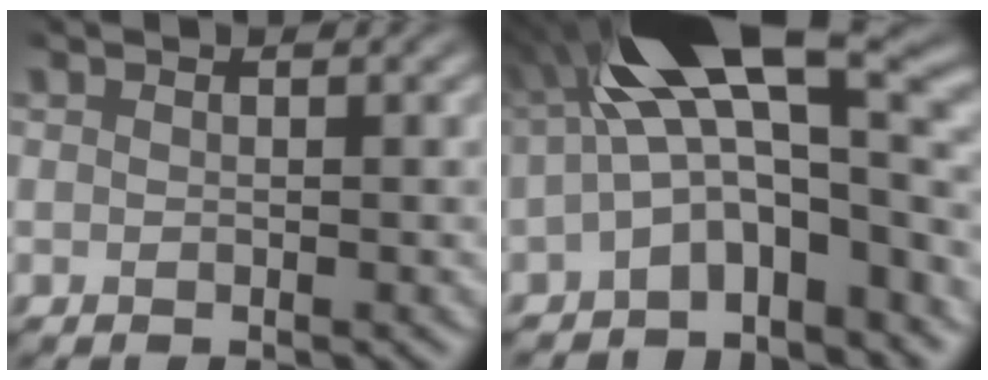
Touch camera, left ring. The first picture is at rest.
{"total": 10.0, "force": [-1.2, 4.4, 8.9], "torque": [-0.134, 0.017, -0.025]}